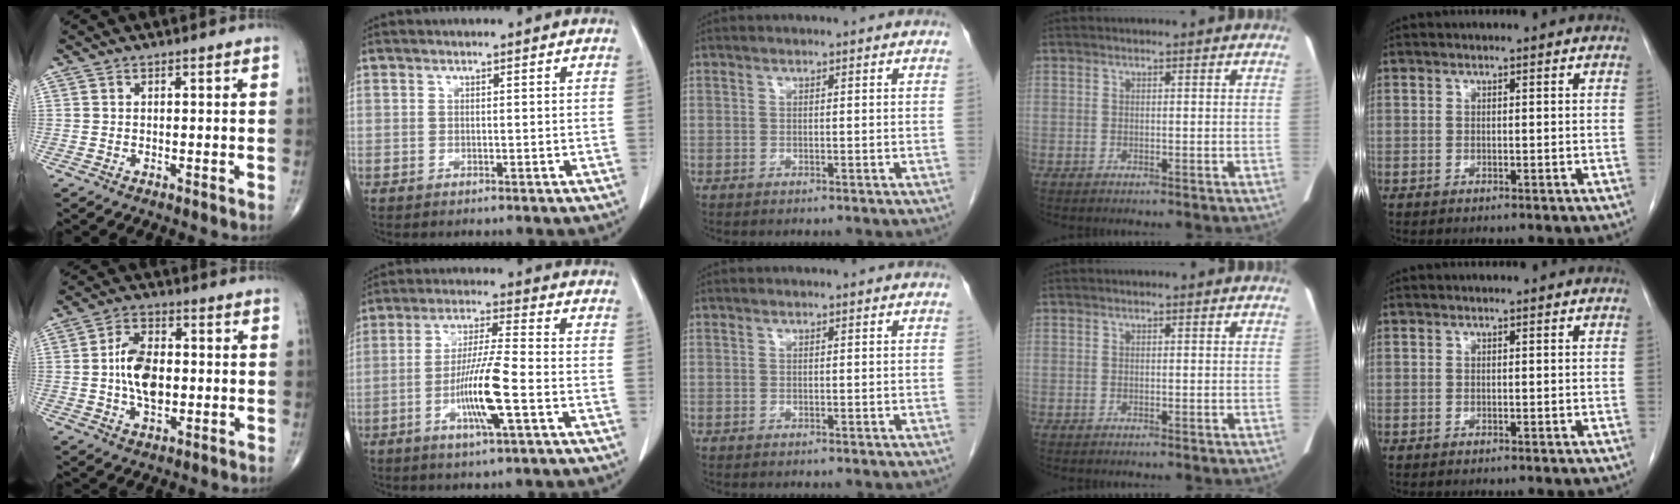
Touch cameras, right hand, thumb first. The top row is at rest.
{"thumb": {"total": 9.6, "force": [-0.3, 5.6, 7.7], "torque": [-0.128, 0.009, -0.008]}, "index": {"total": 10.0, "force": [-3.1, 0.1, 9.6], "torque": [-0.184, -0.010, -0.061]}}